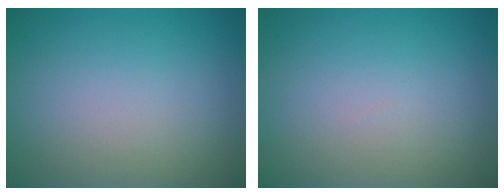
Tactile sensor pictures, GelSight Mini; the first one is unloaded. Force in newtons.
{"total": 0.0}